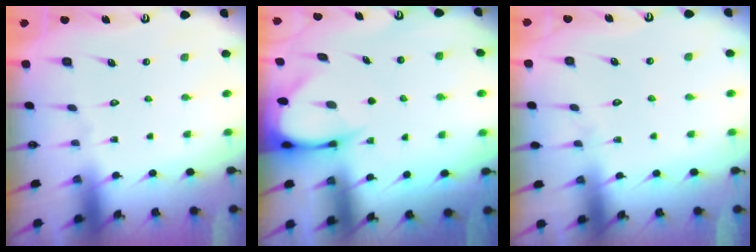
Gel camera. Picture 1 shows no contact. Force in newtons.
{"total": 3.5, "press": 3.5, "slide": 0.2}
{"total": 4.3, "press": 4.3, "slide": 0.4}